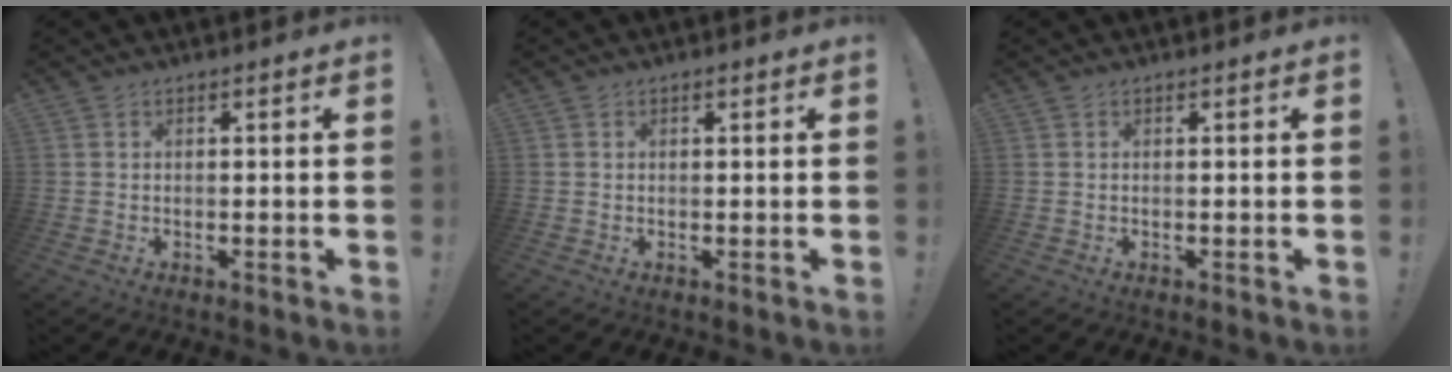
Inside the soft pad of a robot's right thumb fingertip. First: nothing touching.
{"total": 0.0}
{"total": 0.0}